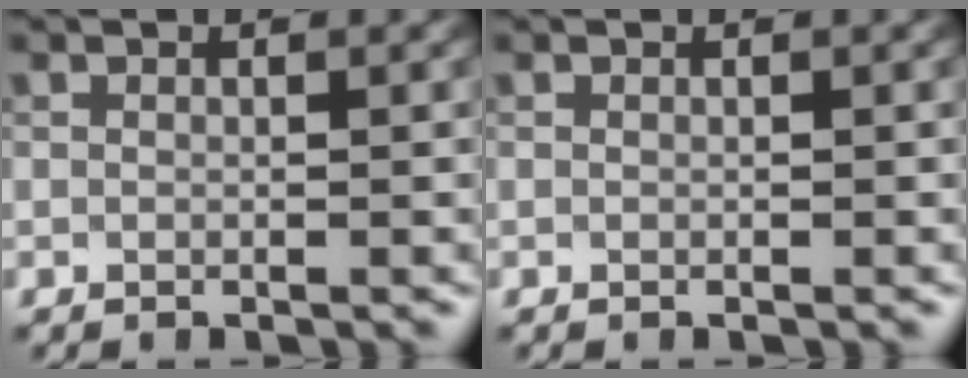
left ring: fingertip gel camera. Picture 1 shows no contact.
{"total": 0.0}